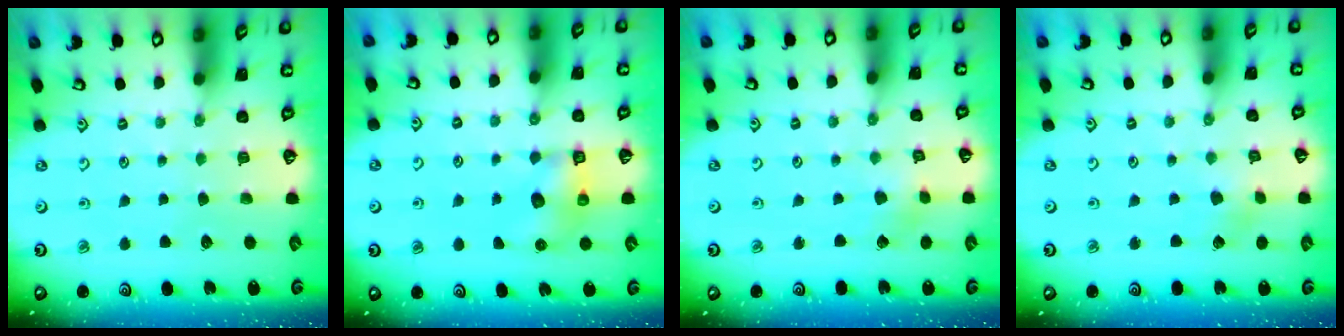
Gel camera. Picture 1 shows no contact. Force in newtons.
{"total": 6.8, "press": 6.8, "slide": 0.5}
{"total": 2.1, "press": 2.1, "slide": 0.1}
{"total": 2.6, "press": 2.6, "slide": 0.4}